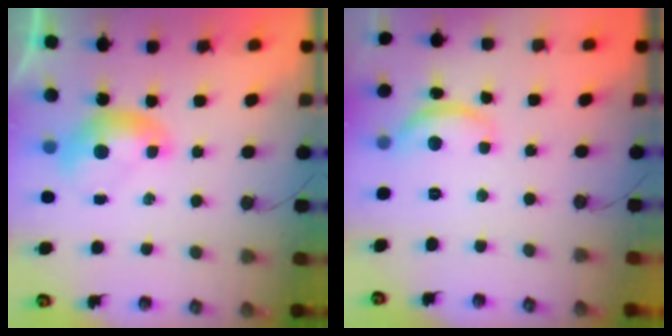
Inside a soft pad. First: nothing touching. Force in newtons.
{"total": 6.1, "press": 6.0, "slide": 0.6}